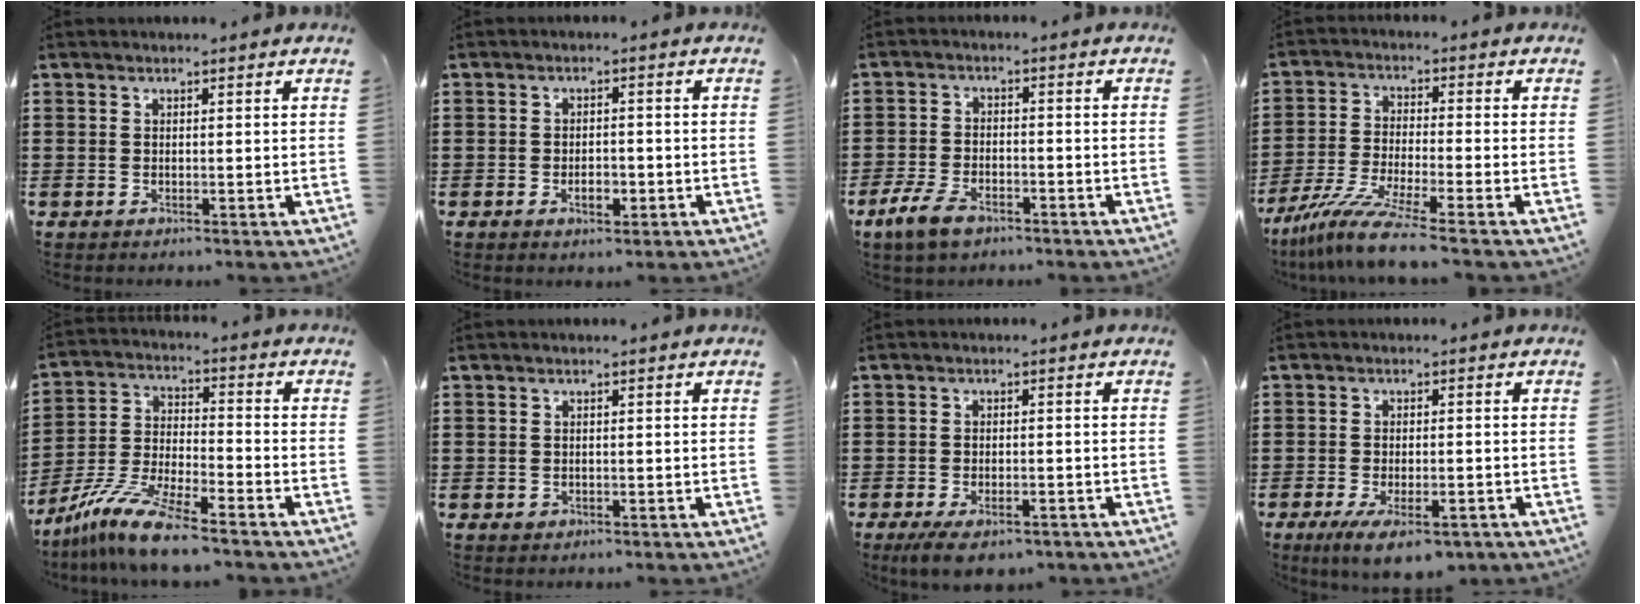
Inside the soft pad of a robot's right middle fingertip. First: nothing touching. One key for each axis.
{"total": 3.2, "fx": -1.2, "fy": 1.6, "fz": 2.5, "tx": -0.038, "ty": 0.001, "tz": -0.025}
{"total": 5.0, "fx": -3.3, "fy": 2.3, "fz": 2.9, "tx": -0.067, "ty": 0.004, "tz": -0.065}
{"total": 8.1, "fx": -6.6, "fy": -0.2, "fz": 4.7, "tx": -0.103, "ty": -0.014, "tz": -0.130}
{"total": 10.7, "fx": -9.1, "fy": 0.8, "fz": 5.5, "tx": -0.123, "ty": 0.008, "tz": -0.183}
{"total": 0.6, "fx": -0.1, "fy": 0.5, "fz": 0.2, "tx": -0.007, "ty": 0.001, "tz": -0.001}
{"total": 3.2, "fx": -2.5, "fy": 1.0, "fz": 1.7, "tx": -0.042, "ty": -0.003, "tz": -0.053}
{"total": 5.5, "fx": -3.6, "fy": 1.7, "fz": 3.7, "tx": -0.072, "ty": -0.004, "tz": -0.065}